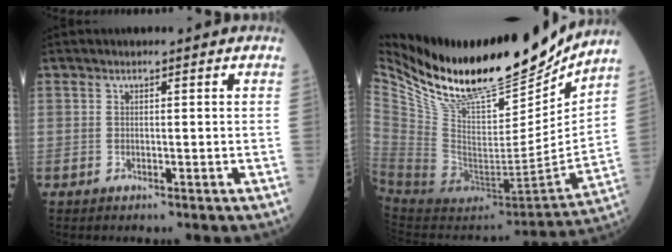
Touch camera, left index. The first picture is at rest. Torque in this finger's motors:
{"motor_torque": [0.89, -1.24, 0.21, 0.06]}